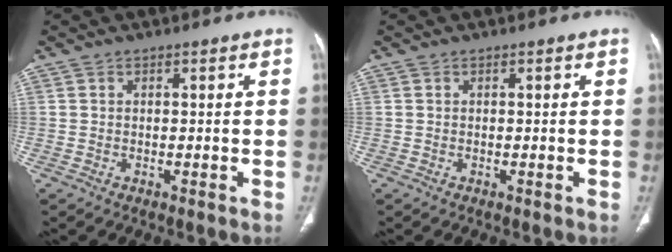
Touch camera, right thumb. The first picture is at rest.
{"total": 0.0}